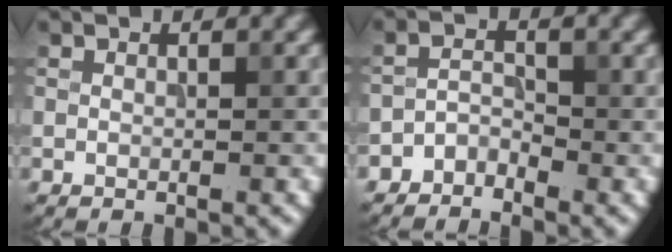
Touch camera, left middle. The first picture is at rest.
{"total": 2.0, "force": [-1.7, 0.9, 0.3], "torque": [-0.003, 0.009, -0.037]}